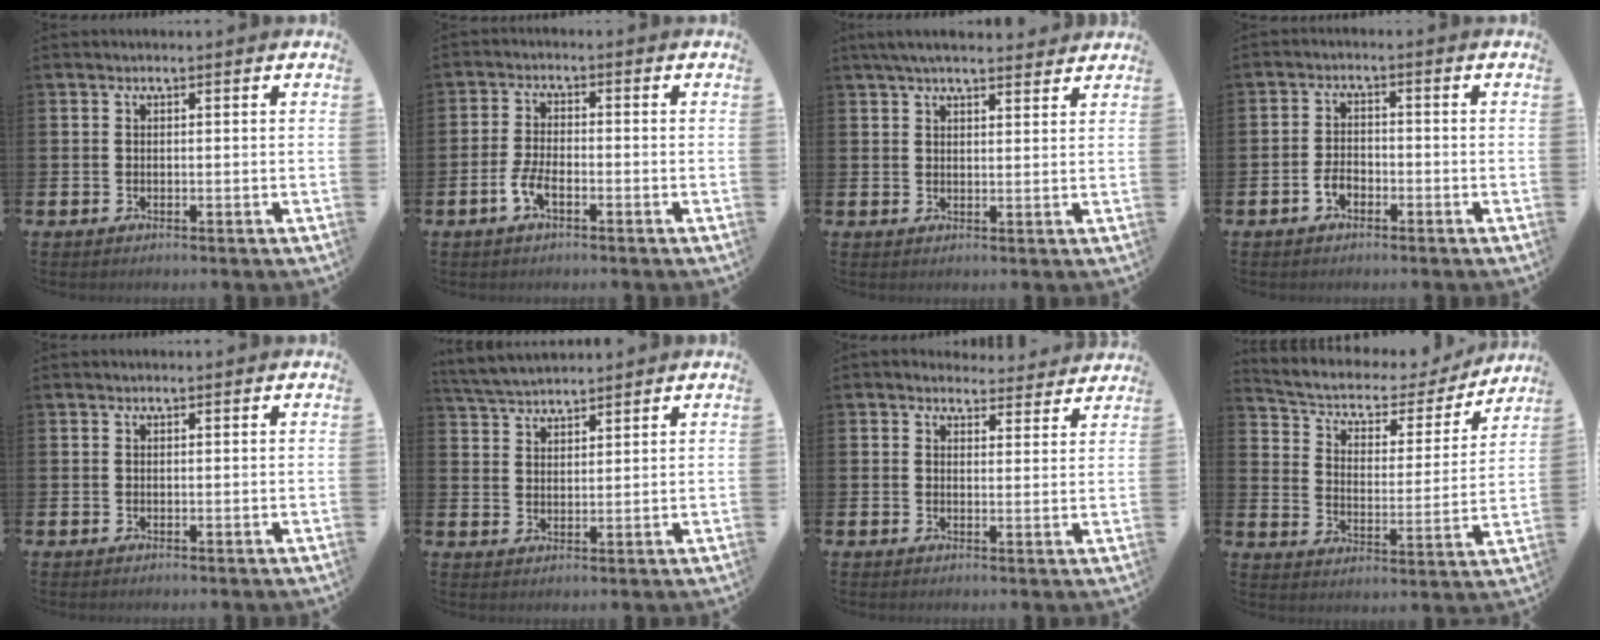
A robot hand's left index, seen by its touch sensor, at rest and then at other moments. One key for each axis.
{"total": 3.5, "fx": -1.7, "fy": 1.4, "fz": 2.8, "tx": -0.060, "ty": 0.005, "tz": -0.031}
{"total": 3.8, "fx": 3.5, "fy": 0.7, "fz": 1.4, "tx": -0.035, "ty": -0.008, "tz": 0.065}
{"total": 2.4, "fx": -1.4, "fy": 1.4, "fz": 1.3, "tx": -0.033, "ty": 0.006, "tz": -0.027}
{"total": 0.0}
{"total": 4.1, "fx": 4.0, "fy": 0.5, "fz": 0.3, "tx": -0.024, "ty": -0.017, "tz": 0.075}
{"total": 3.1, "fx": 3.0, "fy": 1.0, "fz": -0.1, "tx": 0.003, "ty": -0.016, "tz": 0.052}
{"total": 5.1, "fx": 4.1, "fy": 2.5, "fz": 1.7, "tx": -0.066, "ty": -0.031, "tz": 0.061}